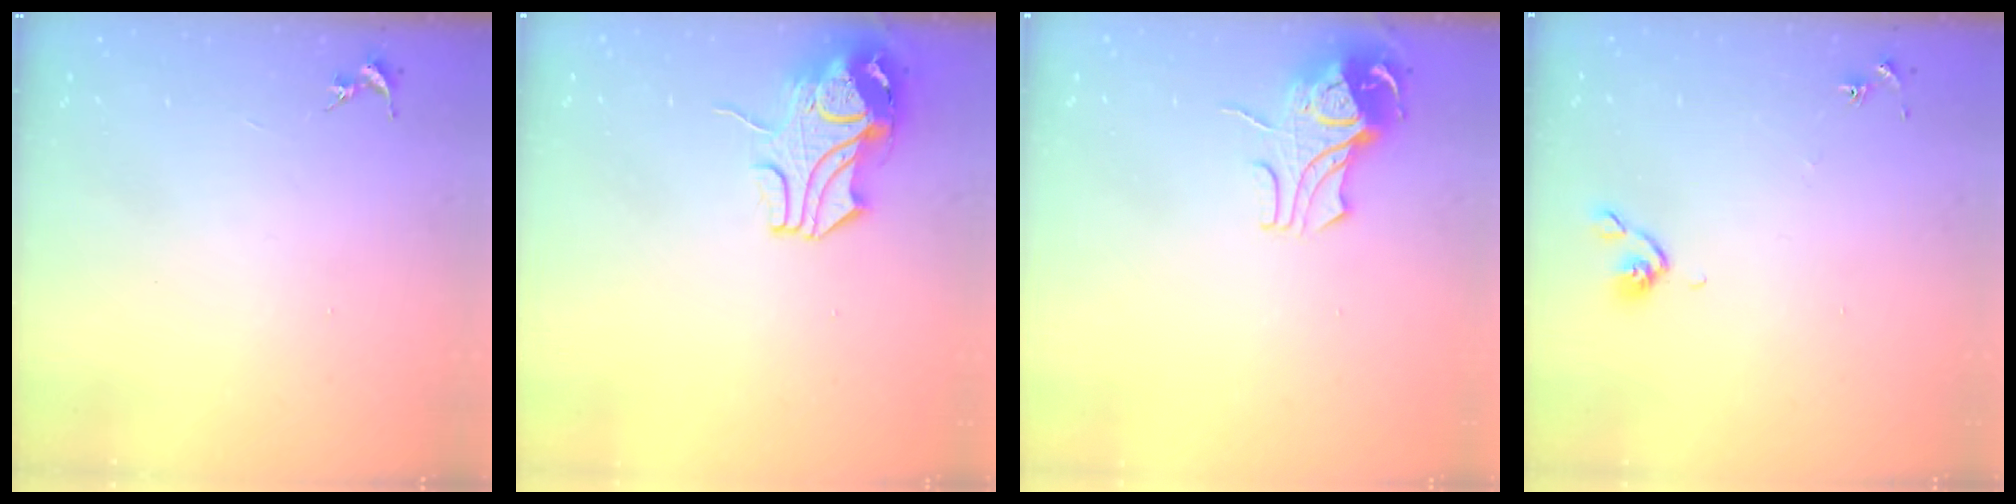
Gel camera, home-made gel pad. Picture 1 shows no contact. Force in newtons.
{"total": 10.5, "press": 10.4, "slide": 1.1}
{"total": 8.9, "press": 8.9, "slide": 0.9}
{"total": 5.9, "press": 5.8, "slide": 0.8}